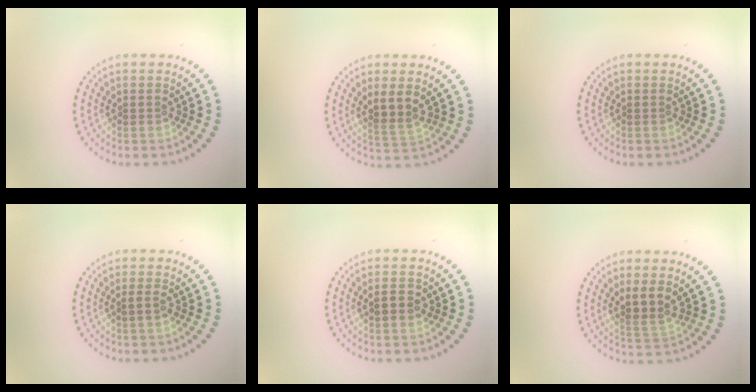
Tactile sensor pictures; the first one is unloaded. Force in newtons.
{"total": 2.6, "press": 2.2, "slide": 1.4}
{"total": 0.0}
{"total": 0.5, "press": 0.5, "slide": 0.2}
{"total": 1.3, "press": 1.3, "slide": 0.1}
{"total": 2.6, "press": 2.2, "slide": 1.4}